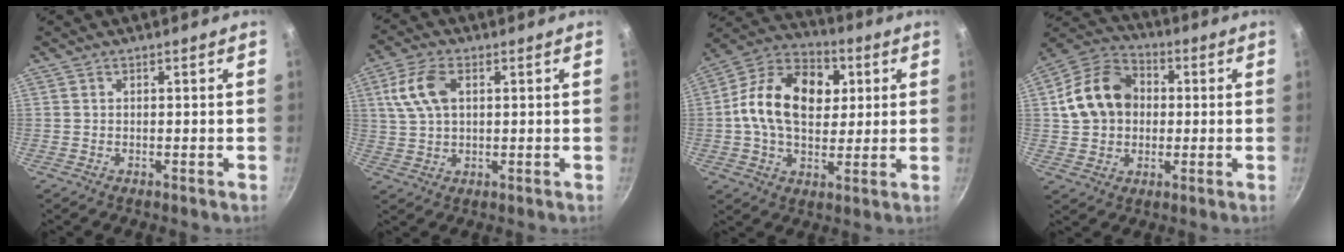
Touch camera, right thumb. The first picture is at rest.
{"total": 8.5, "force": [2.4, 4.9, 6.5], "torque": [-0.128, 0.008, 0.045]}
{"total": 18.5, "force": [3.0, 12.6, 13.2], "torque": [-0.191, 0.017, 0.032]}
{"total": 14.0, "force": [1.4, 11.0, 8.5], "torque": [-0.126, 0.023, 0.011]}